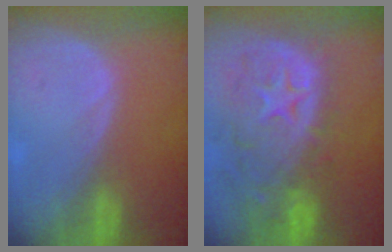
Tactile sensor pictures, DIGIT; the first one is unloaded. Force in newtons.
{"total": 13.9, "press": 11.4, "slide": 8.1}